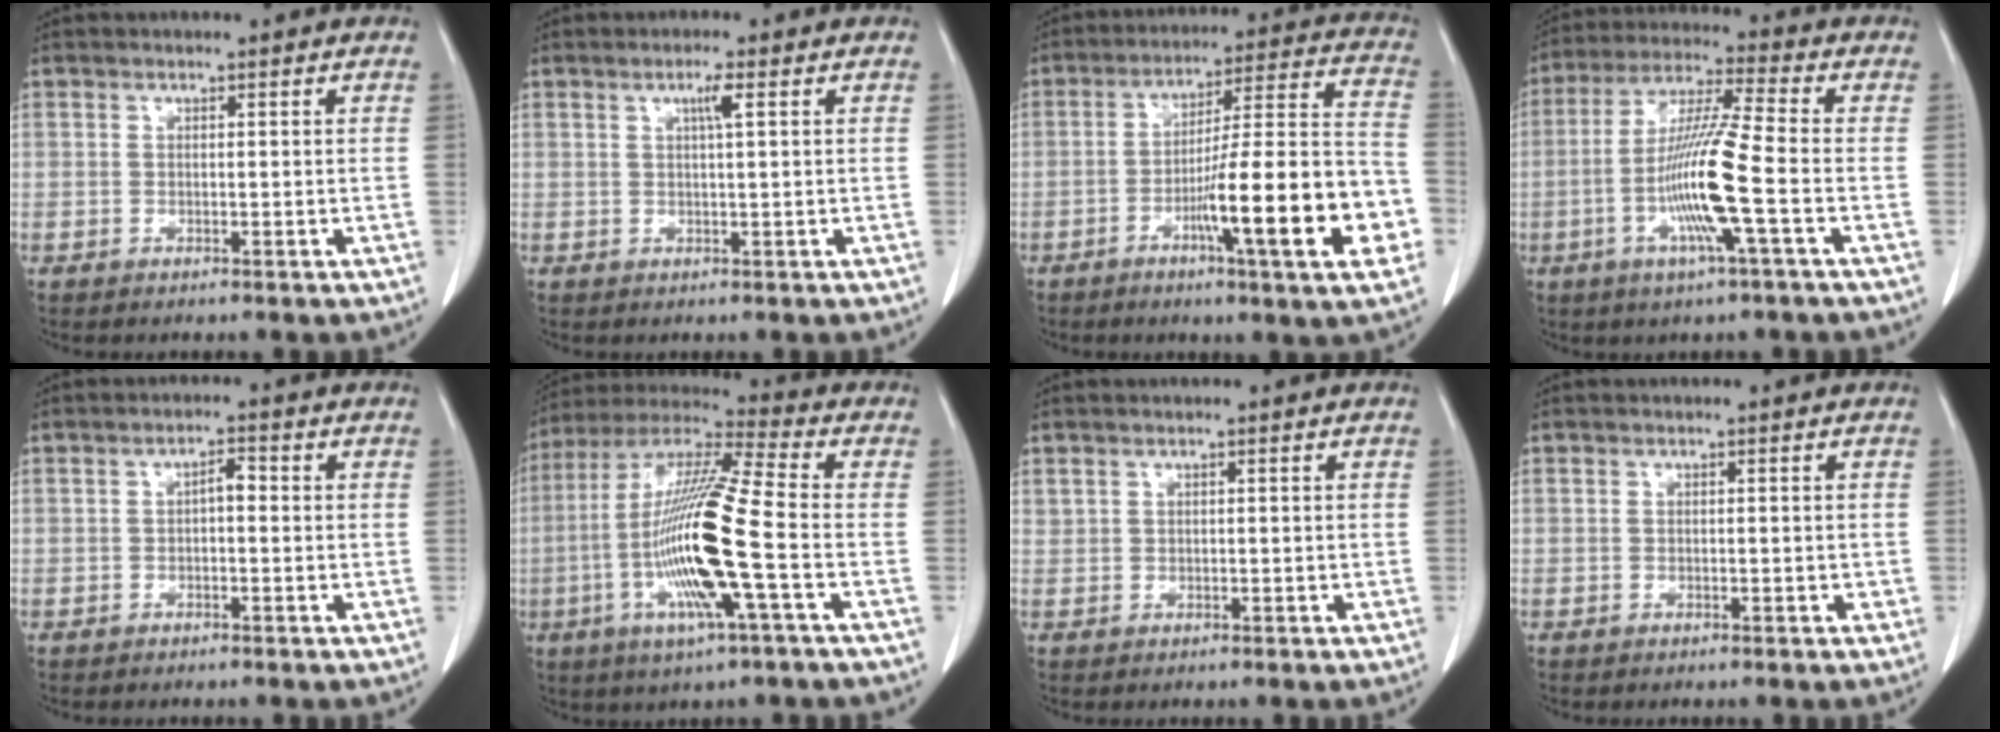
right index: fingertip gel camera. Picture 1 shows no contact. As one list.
[{"total": 2.1, "force": [0.8, -0.2, 2.0], "torque": [-0.037, 0.000, 0.013]}, {"total": 19.1, "force": [-6.6, 0.6, 18.0], "torque": [-0.236, 0.008, -0.099]}, {"total": 12.5, "force": [-3.3, -0.5, 12.0], "torque": [-0.238, -0.007, -0.070]}, {"total": 2.0, "force": [-0.1, 0.7, 1.8], "torque": [-0.029, 0.006, -0.003]}, {"total": 17.5, "force": [-4.0, 0.4, 17.0], "torque": [-0.345, -0.009, -0.085]}, {"total": 0.5, "force": [0.3, 0.3, 0.3], "torque": [-0.009, 0.006, 0.011]}, {"total": 0.7, "force": [-0.2, 0.3, 0.6], "torque": [-0.010, 0.002, 0.000]}]